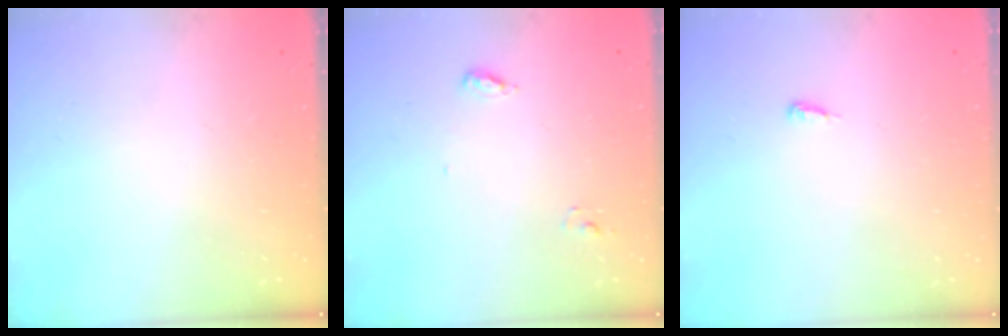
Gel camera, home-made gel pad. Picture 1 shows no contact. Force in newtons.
{"total": 5.9, "press": 5.9, "slide": 0.3}
{"total": 3.5, "press": 3.5, "slide": 0.3}